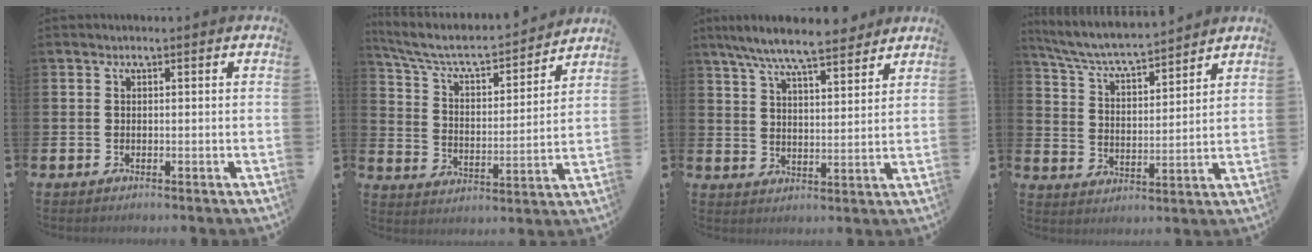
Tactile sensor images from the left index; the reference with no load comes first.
{"total": 7.0, "force": [6.2, 1.8, 2.6], "torque": [-0.088, -0.043, 0.102]}
{"total": 8.4, "force": [7.7, 1.2, 3.1], "torque": [-0.081, -0.036, 0.139]}
{"total": 6.3, "force": [6.0, 0.5, 1.9], "torque": [-0.068, -0.042, 0.101]}